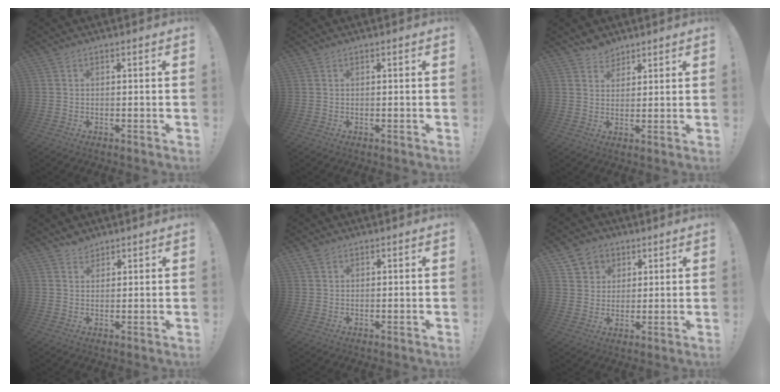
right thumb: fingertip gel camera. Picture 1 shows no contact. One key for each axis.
{"total": 0.0}
{"total": 4.5, "fx": 3.7, "fy": 2.5, "fz": 0.3, "tx": 0.002, "ty": -0.023, "tz": 0.069}
{"total": 3.1, "fx": 2.7, "fy": 1.6, "fz": 0.3, "tx": 0.002, "ty": -0.016, "tz": 0.049}
{"total": 1.7, "fx": 1.2, "fy": 0.9, "fz": 0.7, "tx": -0.009, "ty": -0.004, "tz": 0.023}
{"total": 6.6, "fx": 2.7, "fy": 6.0, "fz": 0.8, "tx": -0.011, "ty": -0.023, "tz": 0.055}